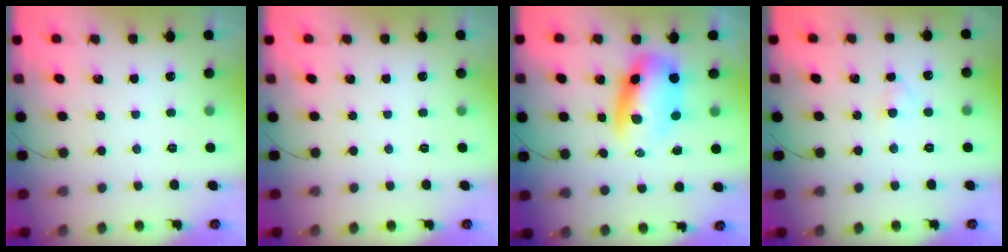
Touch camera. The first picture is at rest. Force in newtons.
{"total": 0.0}
{"total": 8.5, "press": 8.2, "slide": 2.1}
{"total": 2.2, "press": 2.0, "slide": 1.0}